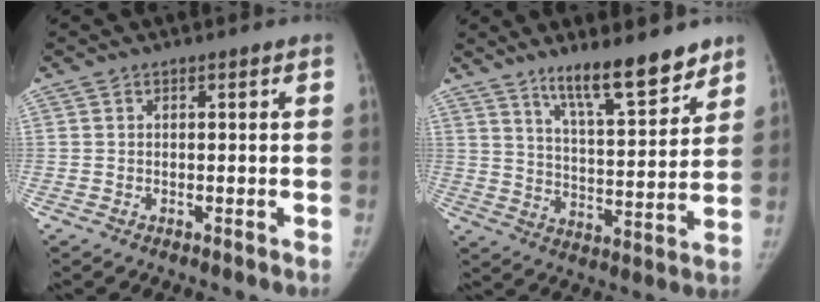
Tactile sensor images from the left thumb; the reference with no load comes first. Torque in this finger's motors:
{"motor_torque": [0.07, 0.05, 0.09, -0.01, 0.06]}